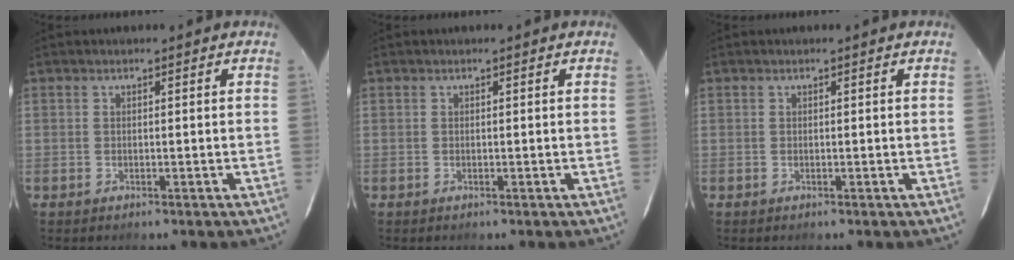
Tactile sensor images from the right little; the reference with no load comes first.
{"total": 0.0}
{"total": 0.0}